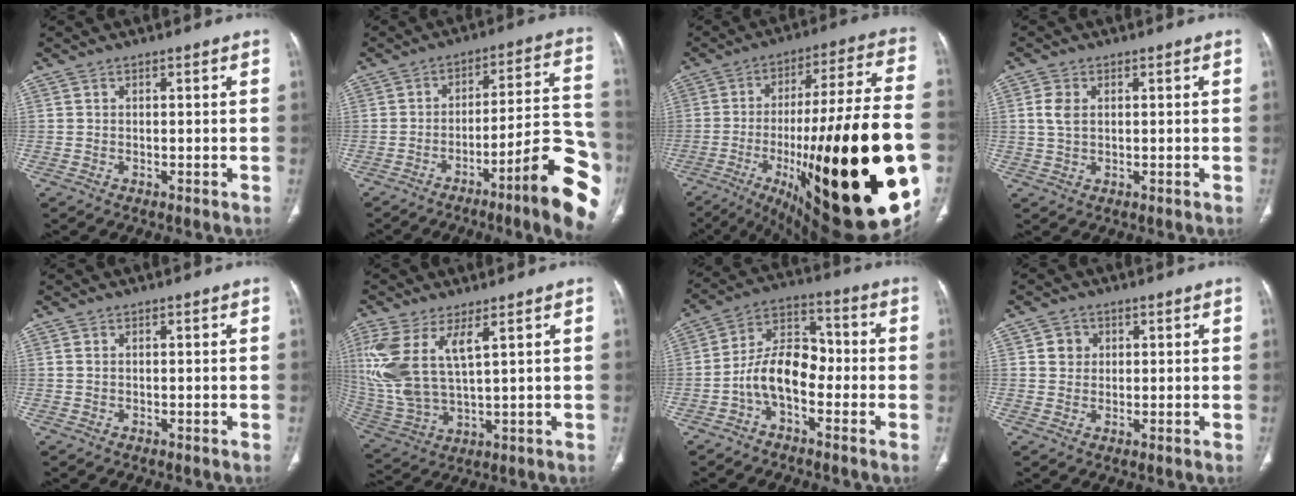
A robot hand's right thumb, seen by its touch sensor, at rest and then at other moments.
{"total": 18.8, "force": [-8.9, 2.8, 16.3], "torque": [-0.174, 0.066, -0.122]}
{"total": 41.1, "force": [-10.3, 10.3, 38.4], "torque": [-0.521, 0.026, -0.147]}
{"total": 3.7, "force": [0.8, 2.4, 2.7], "torque": [-0.060, 0.005, 0.017]}
{"total": 0.7, "force": [0.2, 0.4, 0.5], "torque": [-0.014, 0.004, 0.006]}
{"total": 14.4, "force": [5.5, 6.0, 12.0], "torque": [-0.281, -0.017, 0.125]}
{"total": 10.6, "force": [-3.0, 6.2, 8.0], "torque": [-0.128, 0.042, -0.065]}
{"total": 3.2, "force": [1.0, 2.9, 0.9], "torque": [0.002, -0.002, 0.014]}